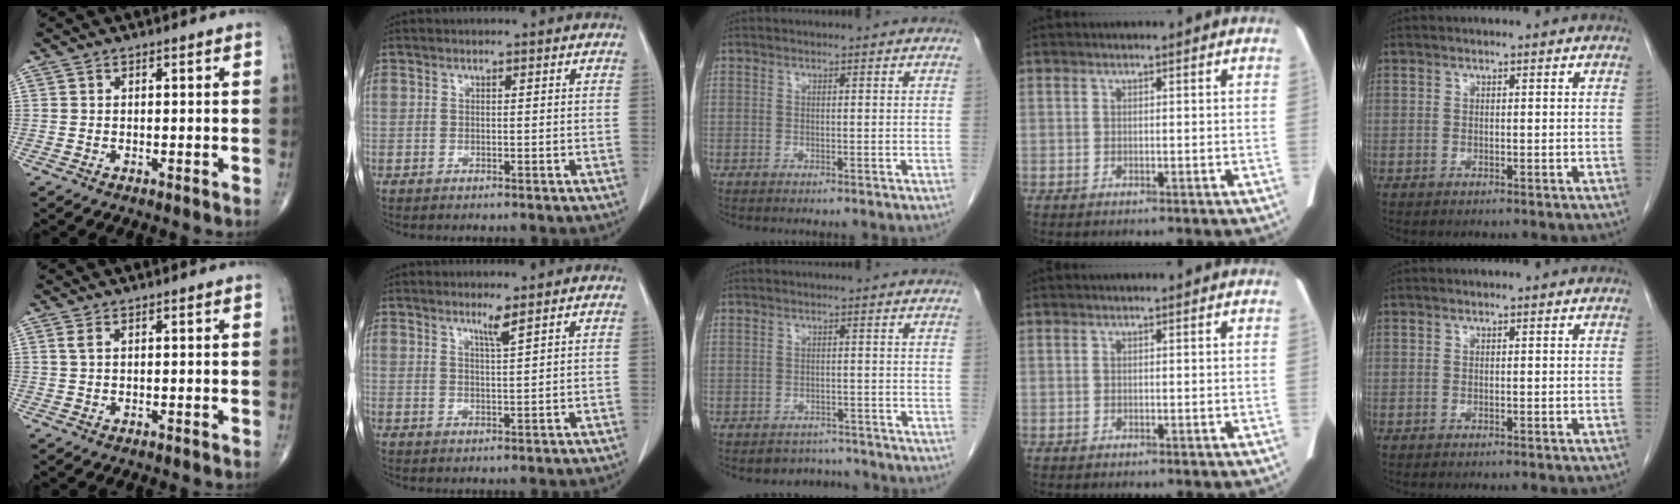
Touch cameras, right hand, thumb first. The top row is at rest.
{"thumb": {"total": 1.1, "force": [0.4, 0.4, 0.9], "torque": [-0.026, 0.009, 0.012]}, "index": {"total": 2.1, "force": [1.5, -0.6, 1.3], "torque": [-0.026, -0.010, 0.031]}, "middle": {"total": 3.7, "force": [-3.3, 1.4, -0.5], "torque": [0.009, 0.008, -0.048]}}